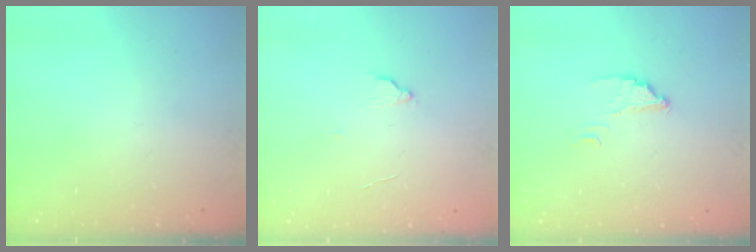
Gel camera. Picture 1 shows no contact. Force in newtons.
{"total": 3.8, "press": 3.7, "slide": 0.4}
{"total": 2.8, "press": 2.8, "slide": 0.1}